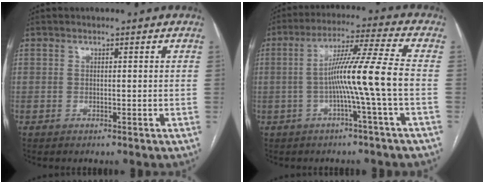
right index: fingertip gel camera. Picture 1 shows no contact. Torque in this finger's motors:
{"motor_torque": [1.55, -0.20, 0.78, 0.21]}